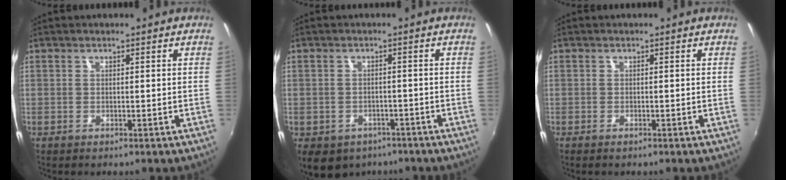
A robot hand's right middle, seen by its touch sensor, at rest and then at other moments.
{"total": 9.4, "force": [-5.8, 6.4, 3.7], "torque": [-0.091, -0.016, -0.072]}
{"total": 0.8, "force": [-0.7, 0.3, 0.3], "torque": [-0.008, -0.005, -0.014]}